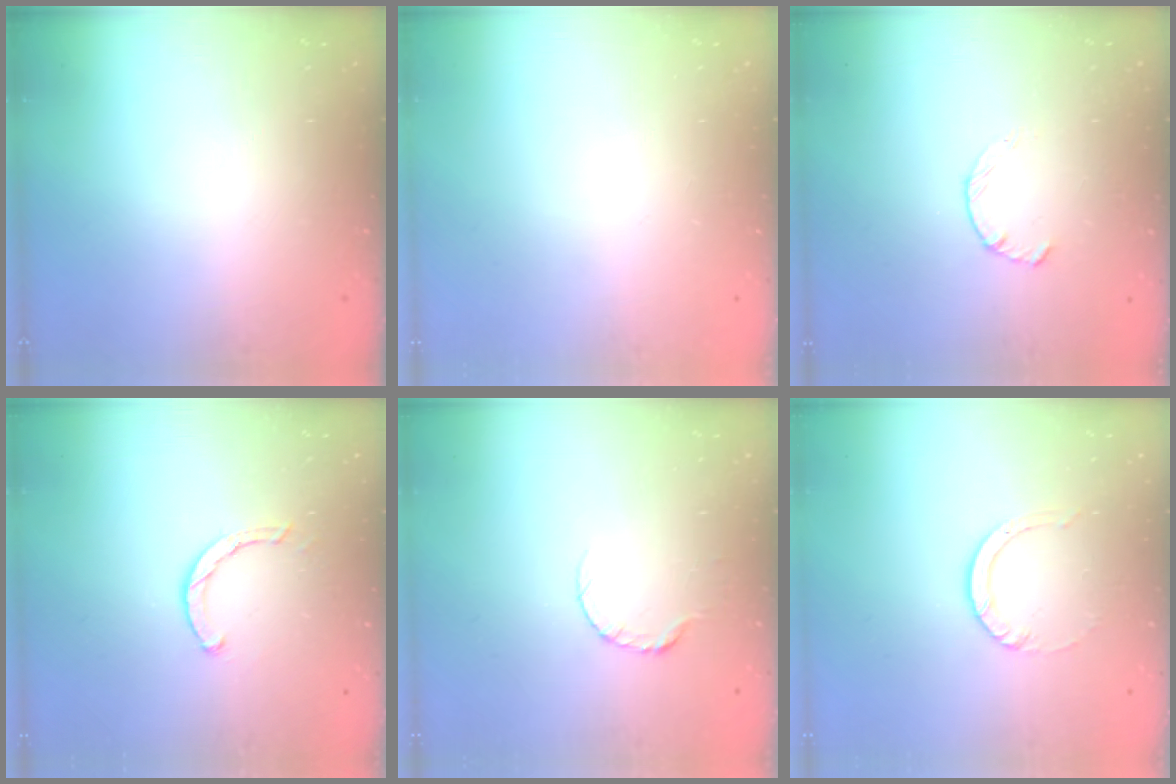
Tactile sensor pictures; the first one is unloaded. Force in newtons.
{"total": 0.0}
{"total": 2.2, "press": 2.2, "slide": 0.4}
{"total": 2.5, "press": 2.5, "slide": 0.1}
{"total": 3.9, "press": 3.8, "slide": 0.5}
{"total": 5.1, "press": 5.1, "slide": 0.3}